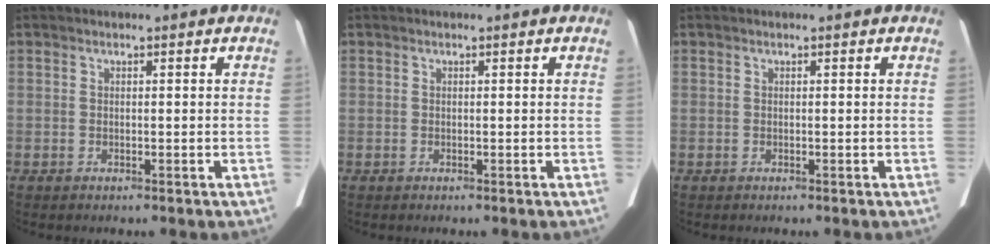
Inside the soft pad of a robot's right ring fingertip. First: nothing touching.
{"total": 0.0}
{"total": 0.0}